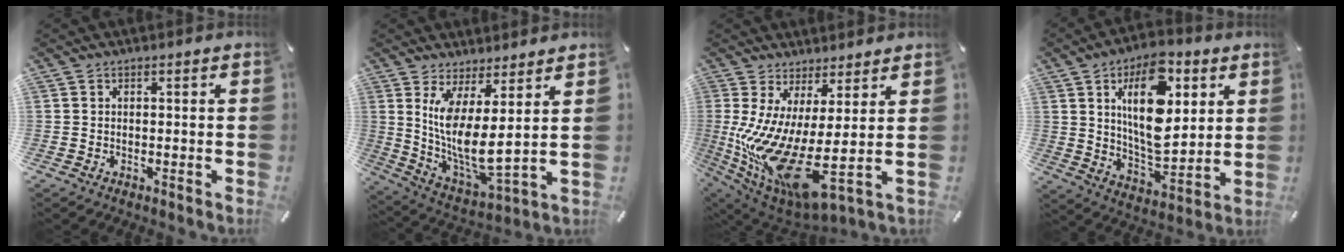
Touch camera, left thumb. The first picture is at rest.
{"total": 11.2, "force": [4.4, 3.2, 9.7], "torque": [-0.205, -0.059, 0.082]}
{"total": 16.0, "force": [-2.1, 3.4, 15.4], "torque": [-0.288, -0.046, -0.028]}
{"total": 18.5, "force": [6.7, 9.5, 14.4], "torque": [-0.258, -0.022, 0.104]}